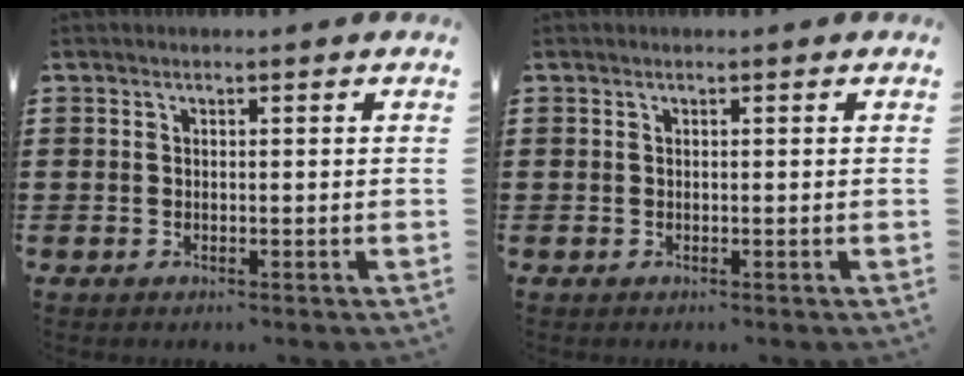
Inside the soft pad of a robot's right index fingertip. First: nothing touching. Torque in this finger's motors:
{"motor_torque": [-0.01, 0.01, 0.00, 0.00]}